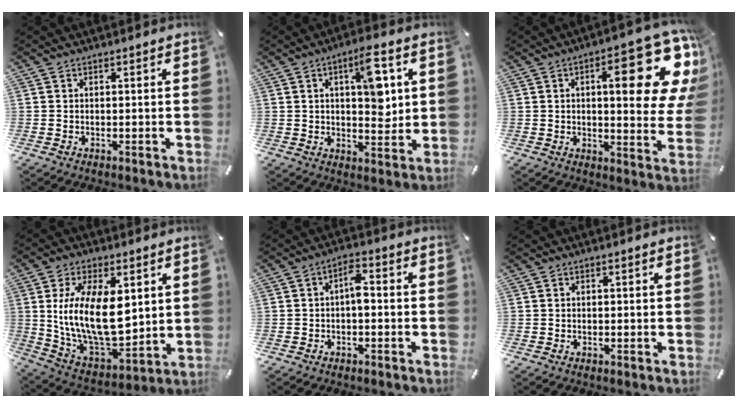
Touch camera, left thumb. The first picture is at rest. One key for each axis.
{"total": 10.3, "fx": 3.4, "fy": 4.6, "fz": 8.6, "tx": -0.111, "ty": -0.016, "tz": 0.051}
{"total": 22.7, "fx": 8.6, "fy": 8.0, "fz": 19.4, "tx": -0.242, "ty": -0.059, "tz": 0.127}
{"total": 19.2, "fx": 3.2, "fy": 10.4, "fz": 15.9, "tx": -0.325, "ty": -0.021, "tz": 0.052}
{"total": 4.4, "fx": -0.8, "fy": 2.2, "fz": 3.8, "tx": -0.062, "ty": 0.014, "tz": -0.017}
{"total": 0.0}